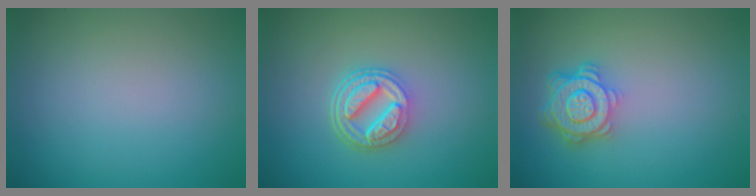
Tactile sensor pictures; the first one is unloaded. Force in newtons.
{"total": 5.1, "press": 3.6, "slide": 3.5}
{"total": 4.8, "press": 3.6, "slide": 3.1}